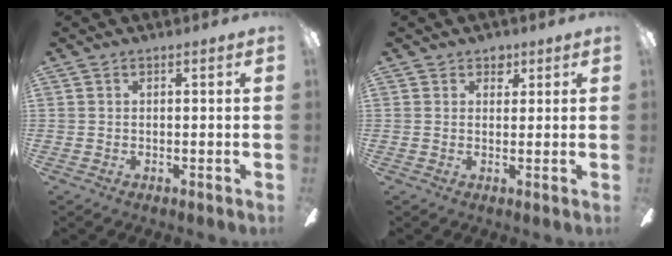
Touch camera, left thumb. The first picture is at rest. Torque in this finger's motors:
{"motor_torque": [0.36, 0.07, 0.16, -0.13, 0.00]}